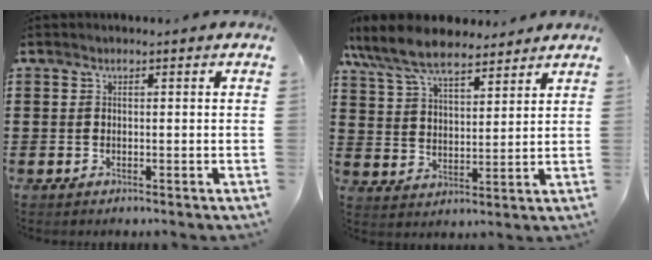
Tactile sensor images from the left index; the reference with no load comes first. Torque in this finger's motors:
{"motor_torque": [1.78, 0.36, 1.06, 0.21]}